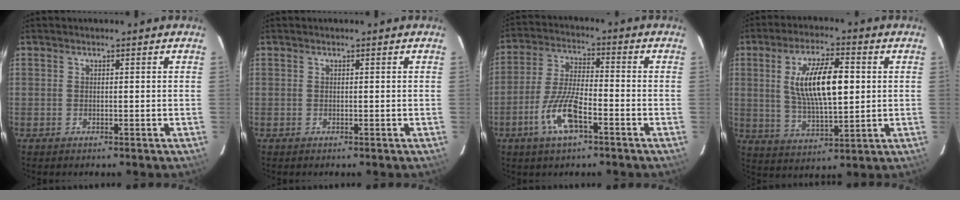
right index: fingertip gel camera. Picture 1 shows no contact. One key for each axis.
{"total": 0.0}
{"total": 9.9, "fx": -5.0, "fy": 2.8, "fz": 8.1, "tx": -0.171, "ty": -0.003, "tz": -0.096}
{"total": 13.5, "fx": 2.3, "fy": 4.6, "fz": 12.5, "tx": -0.229, "ty": 0.004, "tz": 0.046}